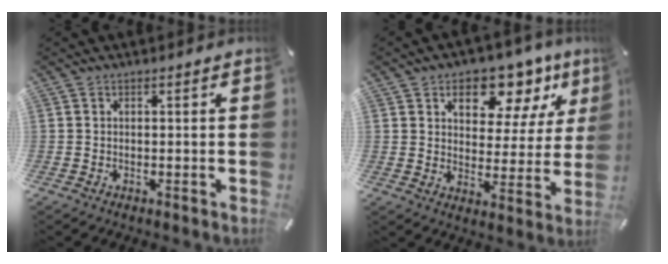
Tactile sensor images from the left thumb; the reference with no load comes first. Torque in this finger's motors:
{"motor_torque": [2.09, 2.12, 1.24, -1.53, 0.16]}